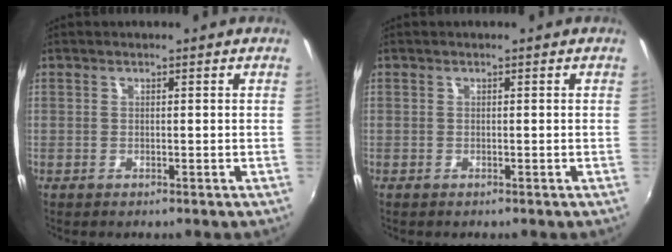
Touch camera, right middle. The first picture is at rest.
{"total": 0.0}